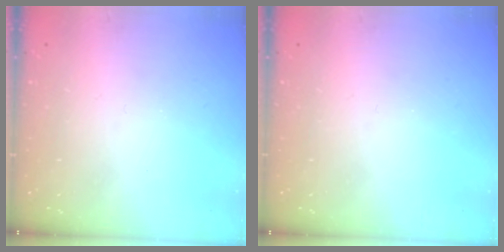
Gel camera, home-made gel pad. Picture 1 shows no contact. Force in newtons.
{"total": 0.0}